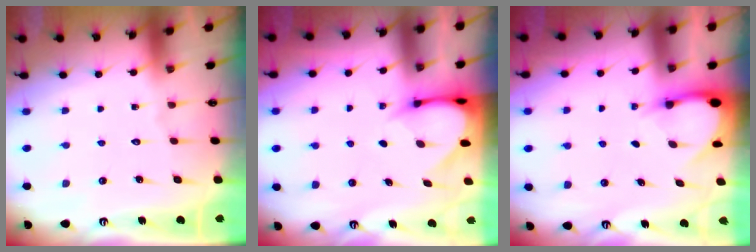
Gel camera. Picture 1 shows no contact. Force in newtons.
{"total": 4.5, "press": 4.4, "slide": 0.5}
{"total": 3.4, "press": 3.4, "slide": 0.2}